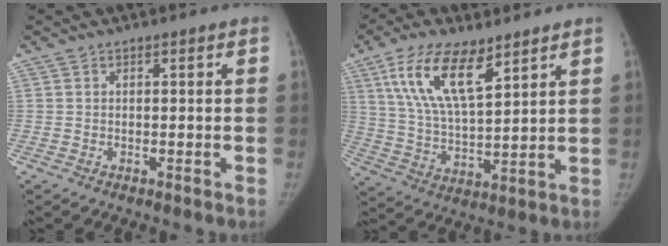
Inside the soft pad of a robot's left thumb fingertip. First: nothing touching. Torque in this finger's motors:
{"motor_torque": [0.13, 0.45, 1.70, -1.06, 0.10]}